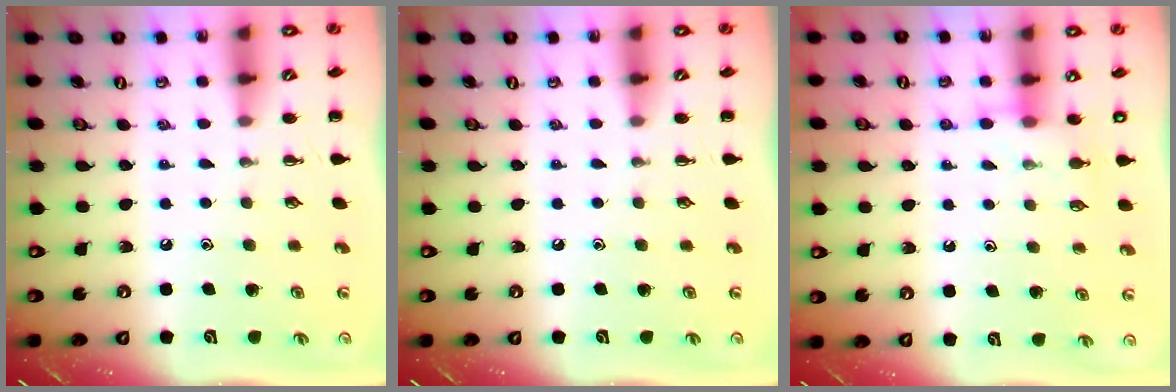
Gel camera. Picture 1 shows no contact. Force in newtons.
{"total": 0.0}
{"total": 7.2, "press": 7.2, "slide": 0.4}